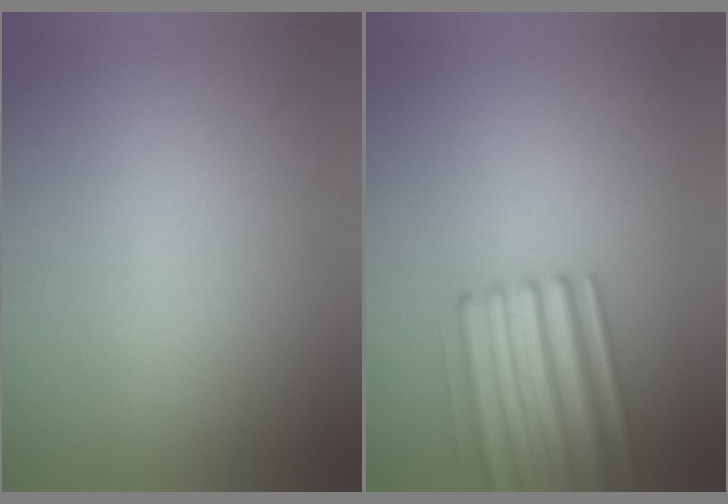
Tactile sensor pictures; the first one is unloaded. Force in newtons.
{"total": 4.7}